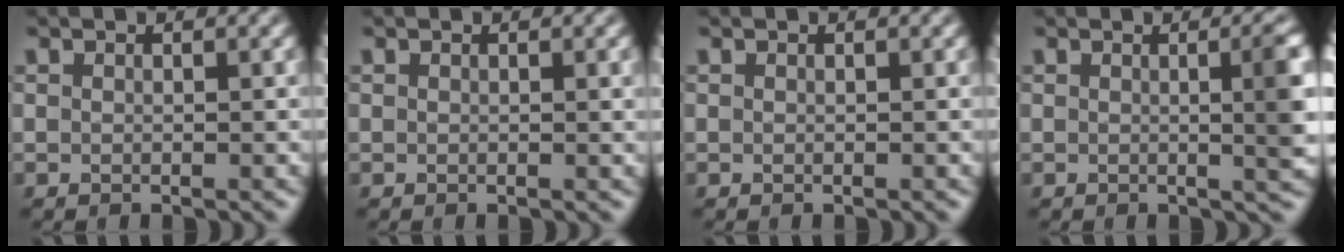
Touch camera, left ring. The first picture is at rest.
{"total": 0.9, "force": [0.2, 0.2, 0.9], "torque": [-0.007, 0.002, 0.001]}
{"total": 0.0}
{"total": 4.3, "force": [0.1, 1.1, 4.1], "torque": [-0.041, 0.004, -0.002]}